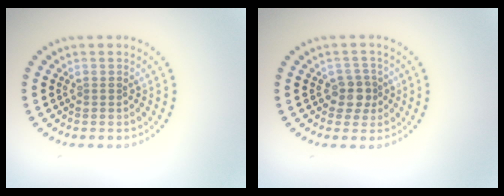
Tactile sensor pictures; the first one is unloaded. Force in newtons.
{"total": 2.3, "press": 1.9, "slide": 1.2}